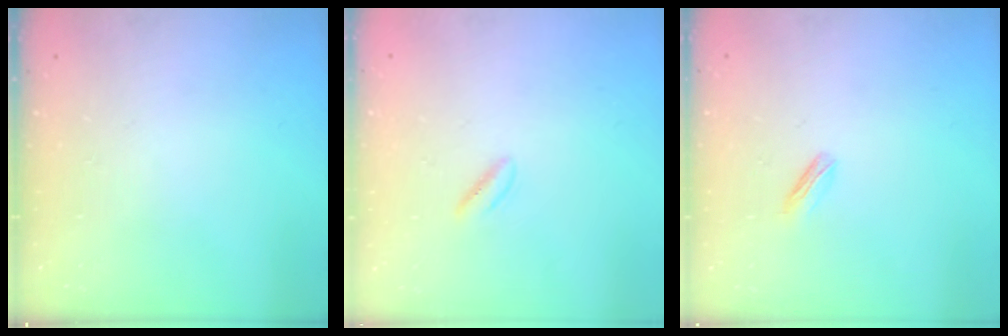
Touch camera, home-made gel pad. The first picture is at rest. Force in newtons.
{"total": 1.5, "press": 1.3, "slide": 0.8}
{"total": 1.8, "press": 1.7, "slide": 0.5}